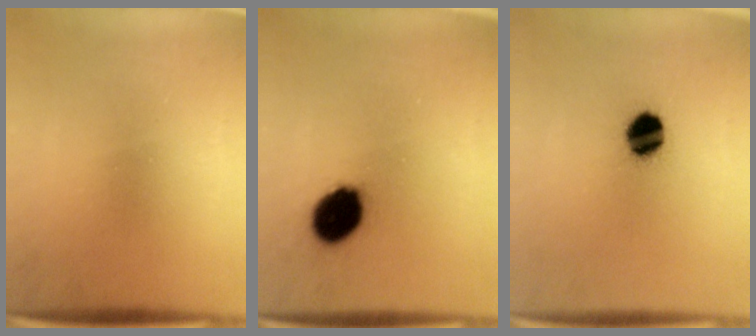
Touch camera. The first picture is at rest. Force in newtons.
{"total": 10.8}
{"total": 8.3}